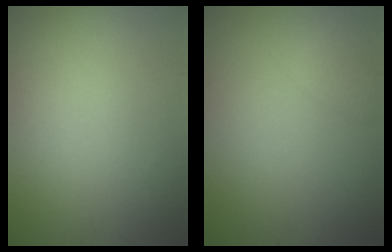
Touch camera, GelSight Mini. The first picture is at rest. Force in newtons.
{"total": 1.4, "press": 1.4, "slide": 0.1}